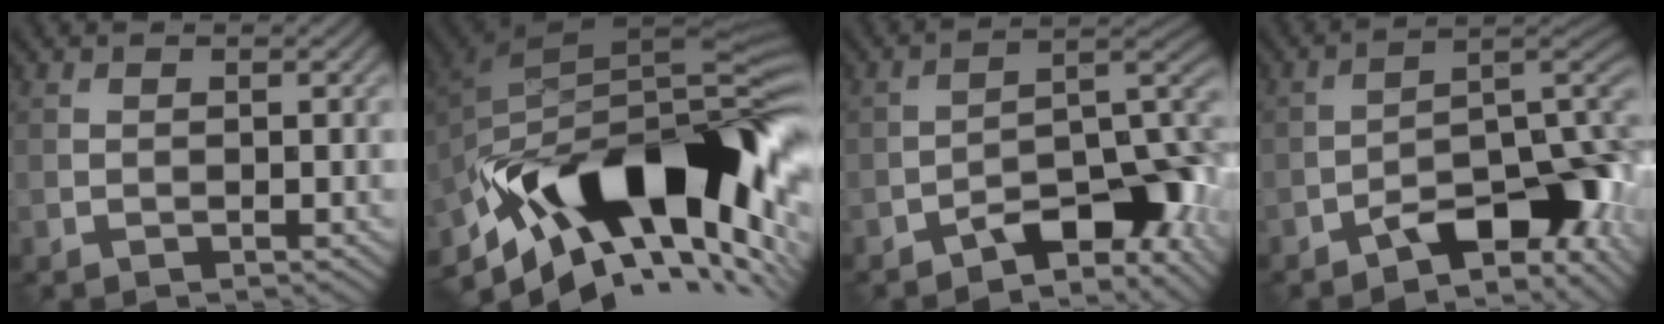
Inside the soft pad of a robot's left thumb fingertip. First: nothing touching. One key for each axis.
{"total": 18.5, "fx": -7.5, "fy": 8.7, "fz": 14.6, "tx": -0.248, "ty": -0.015, "tz": -0.127}
{"total": 10.5, "fx": -6.9, "fy": 3.5, "fz": 7.1, "tx": -0.094, "ty": 0.009, "tz": -0.123}
{"total": 11.7, "fx": -7.2, "fy": 4.1, "fz": 8.3, "tx": -0.118, "ty": 0.002, "tz": -0.124}